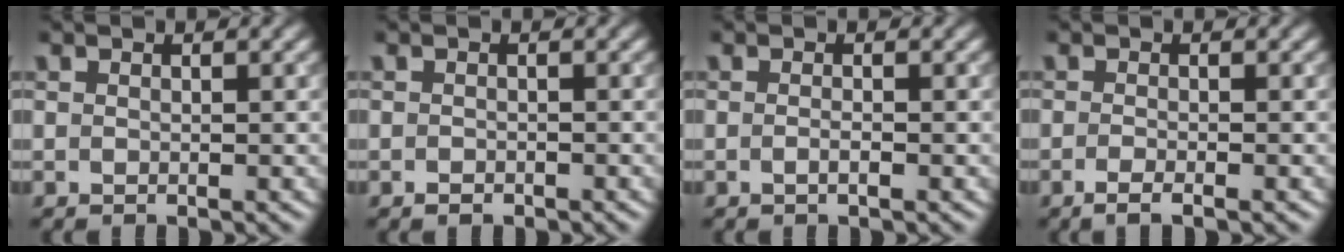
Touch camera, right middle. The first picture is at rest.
{"total": 0.8, "force": [-0.5, 0.4, 0.4], "torque": [-0.004, -0.002, -0.008]}
{"total": 0.9, "force": [-0.3, 0.2, 0.8], "torque": [-0.013, -0.001, -0.008]}
{"total": 1.9, "force": [-0.9, 0.6, 1.6], "torque": [-0.017, -0.004, -0.020]}